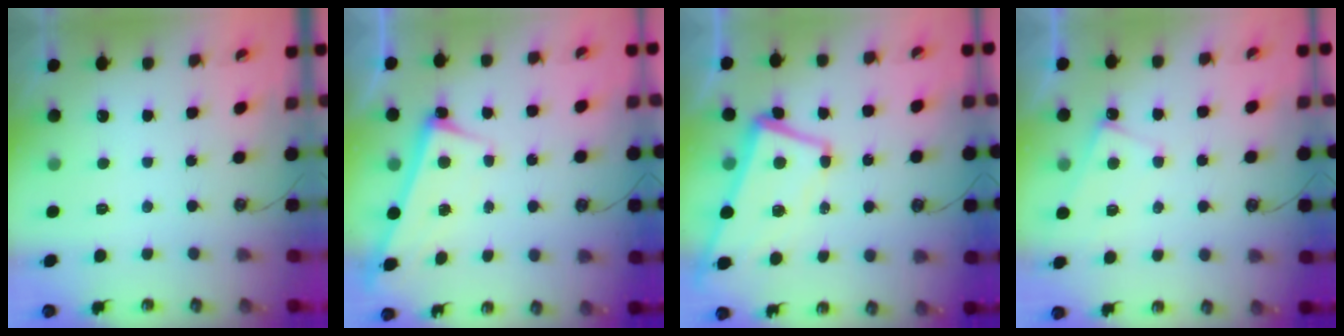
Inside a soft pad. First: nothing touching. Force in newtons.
{"total": 2.6, "press": 2.5, "slide": 0.9}
{"total": 2.8, "press": 2.3, "slide": 1.6}
{"total": 4.4, "press": 4.4, "slide": 0.4}